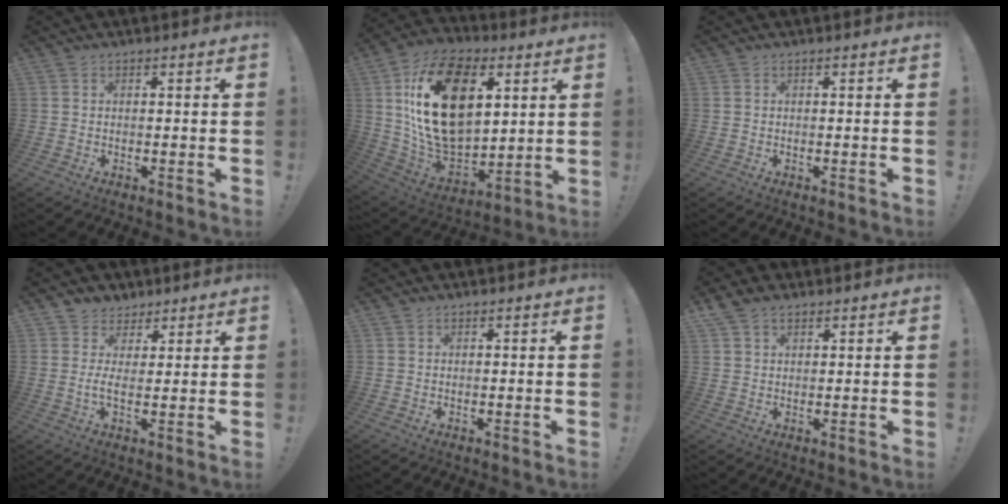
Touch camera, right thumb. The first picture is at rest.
{"total": 26.1, "force": [7.4, 16.7, 18.7], "torque": [-0.357, -0.031, 0.129]}
{"total": 0.0}
{"total": 4.5, "force": [2.0, 2.9, 2.8], "torque": [-0.052, -0.008, 0.038]}
{"total": 0.0}
{"total": 4.0, "force": [2.8, 2.2, 1.8], "torque": [-0.040, -0.005, 0.056]}